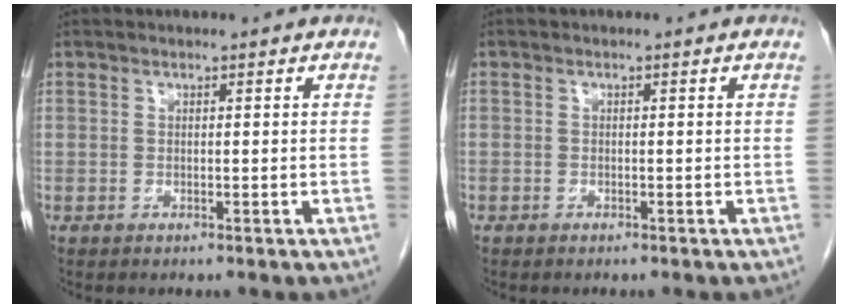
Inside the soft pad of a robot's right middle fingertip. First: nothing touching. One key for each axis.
{"total": 0.5, "fx": -0.4, "fy": 0.4, "fz": 0.0, "tx": -0.007, "ty": 0.003, "tz": -0.009}